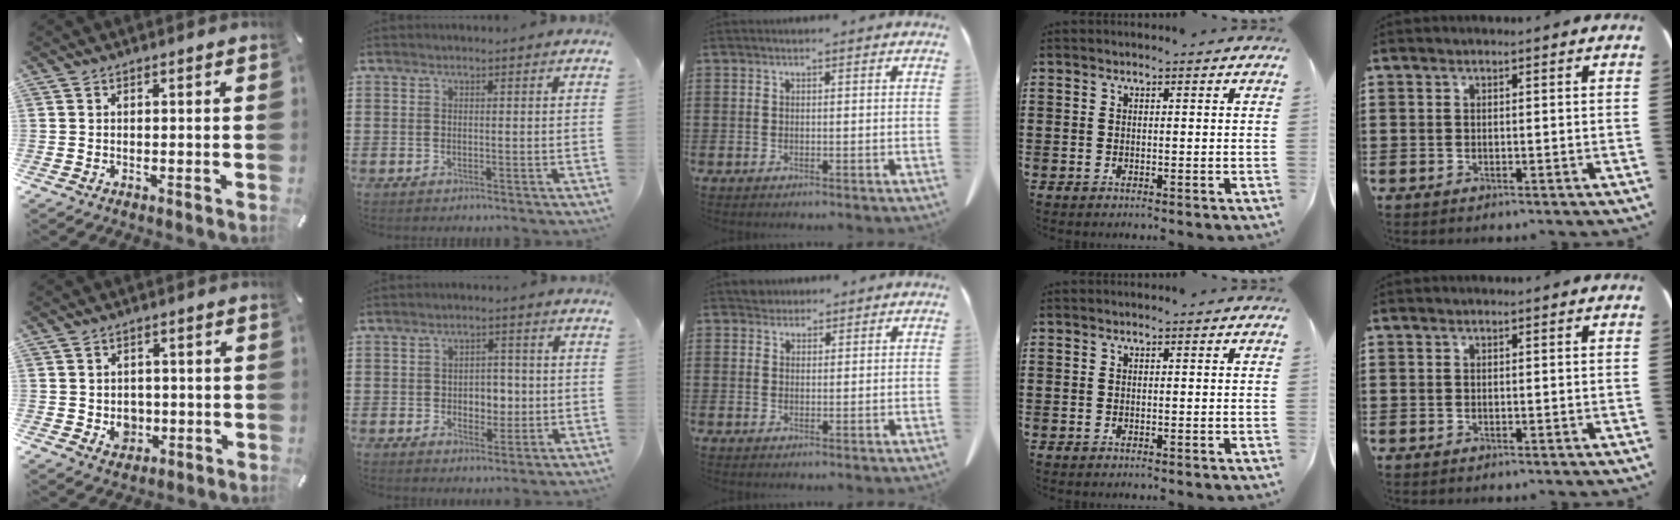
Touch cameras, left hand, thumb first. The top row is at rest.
{"thumb": {"total": 4.8, "force": [-0.4, 4.4, 1.9], "torque": [-0.012, 0.000, -0.008]}, "index": {"total": 3.9, "force": [-0.5, 3.0, 2.5], "torque": [-0.042, 0.002, -0.018]}, "middle": {"total": 2.0, "force": [1.8, 0.8, 0.0], "torque": [0.002, 0.000, 0.035]}}